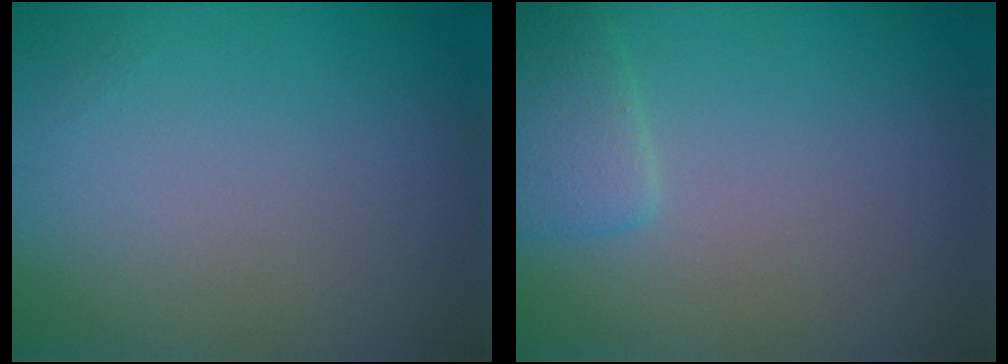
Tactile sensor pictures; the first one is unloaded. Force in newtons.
{"total": 2.2, "press": 2.1, "slide": 0.2}